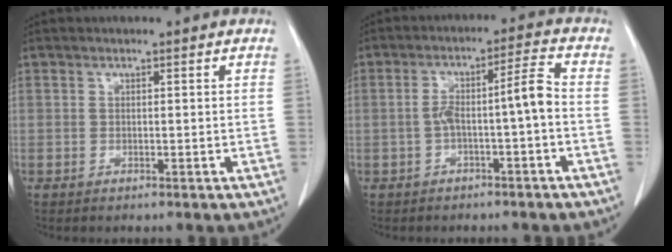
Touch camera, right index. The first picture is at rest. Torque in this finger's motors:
{"motor_torque": [0.57, -0.11, 0.21, 0.07]}